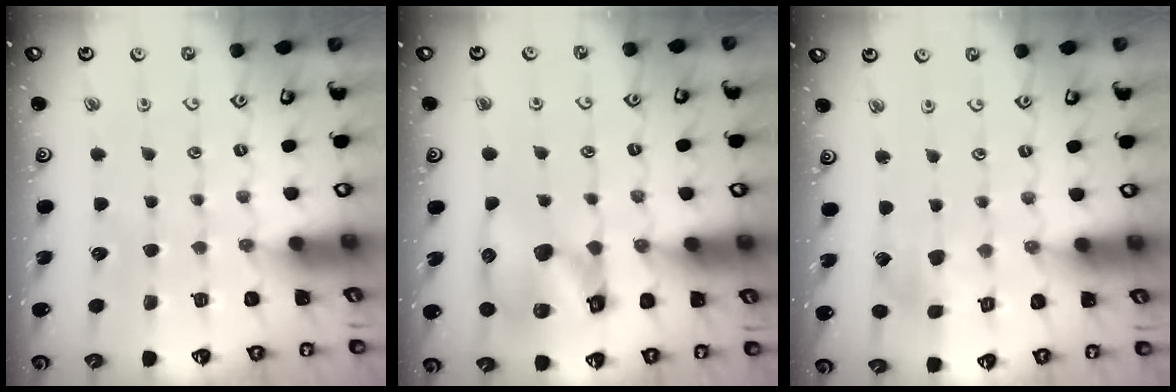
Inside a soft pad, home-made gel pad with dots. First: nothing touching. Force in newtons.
{"total": 13.1, "press": 13.0, "slide": 2.0}
{"total": 3.6, "press": 3.6, "slide": 0.6}